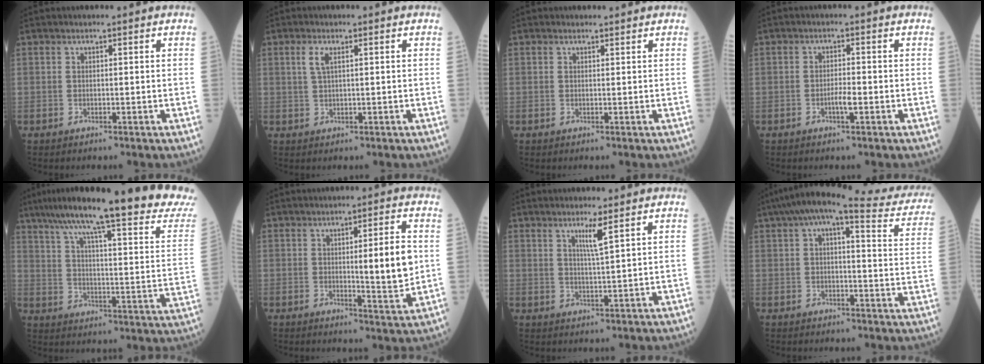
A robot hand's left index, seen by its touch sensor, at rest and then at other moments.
{"total": 2.1, "force": [0.8, 0.4, 1.9], "torque": [-0.047, 0.002, 0.017]}
{"total": 0.7, "force": [0.7, 0.3, -0.1], "torque": [-0.004, -0.004, 0.008]}
{"total": 2.2, "force": [-1.3, 0.2, 1.8], "torque": [-0.029, -0.001, -0.025]}
{"total": 26.8, "force": [22.2, 0.1, 15.0], "torque": [-0.233, -0.052, 0.297]}
{"total": 6.9, "force": [0.3, 0.3, 6.9], "torque": [-0.097, -0.013, 0.002]}
{"total": 3.2, "force": [1.7, -0.7, 2.6], "torque": [-0.047, -0.009, 0.032]}
{"total": 21.5, "force": [18.4, 3.7, 10.7], "torque": [-0.148, 0.006, 0.209]}